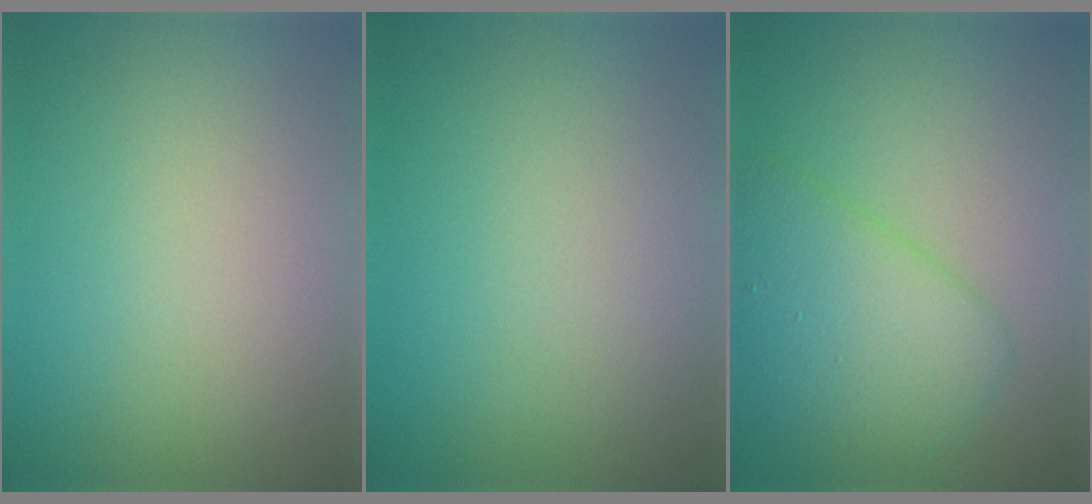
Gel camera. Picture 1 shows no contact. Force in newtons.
{"total": 0.0}
{"total": 5.3, "press": 5.3, "slide": 0.1}